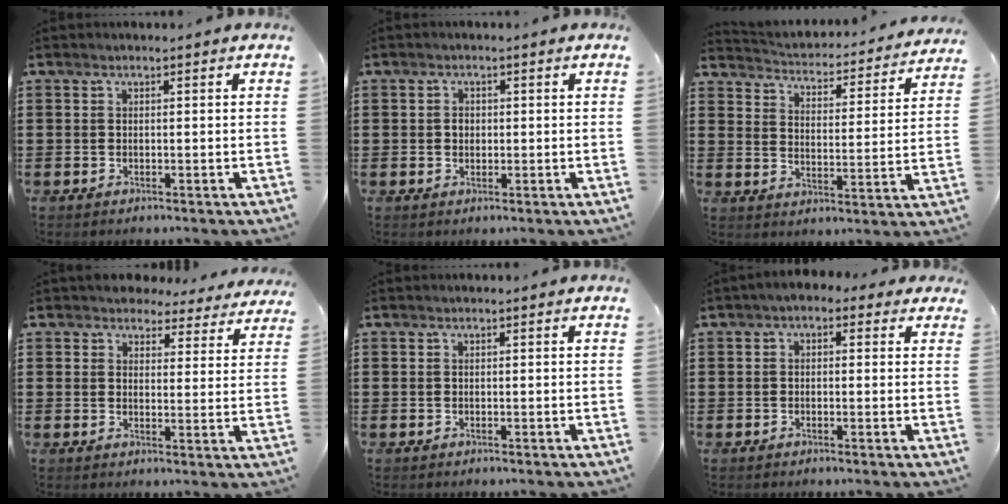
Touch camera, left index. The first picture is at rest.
{"total": 1.4, "force": [0.2, 1.1, 0.9], "torque": [-0.021, 0.008, 0.002]}
{"total": 2.7, "force": [2.7, 0.1, 0.0], "torque": [-0.022, -0.032, 0.038]}
{"total": 4.0, "force": [3.8, 1.2, 0.5], "torque": [-0.021, -0.017, 0.066]}
{"total": 0.0}
{"total": 1.5, "force": [-0.4, 1.1, 1.0], "torque": [-0.022, 0.008, -0.011]}